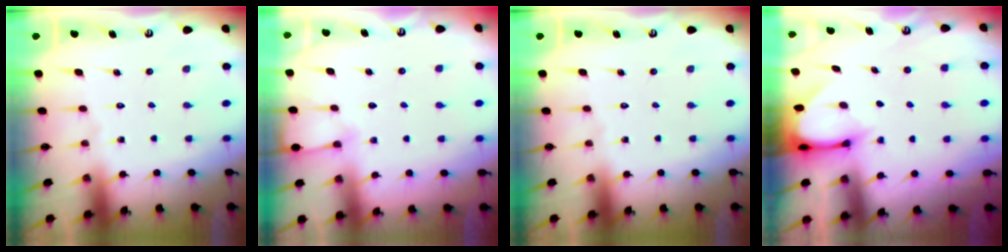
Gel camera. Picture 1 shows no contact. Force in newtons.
{"total": 5.7, "press": 5.6, "slide": 0.7}
{"total": 0.0}
{"total": 3.2, "press": 3.1, "slide": 0.4}